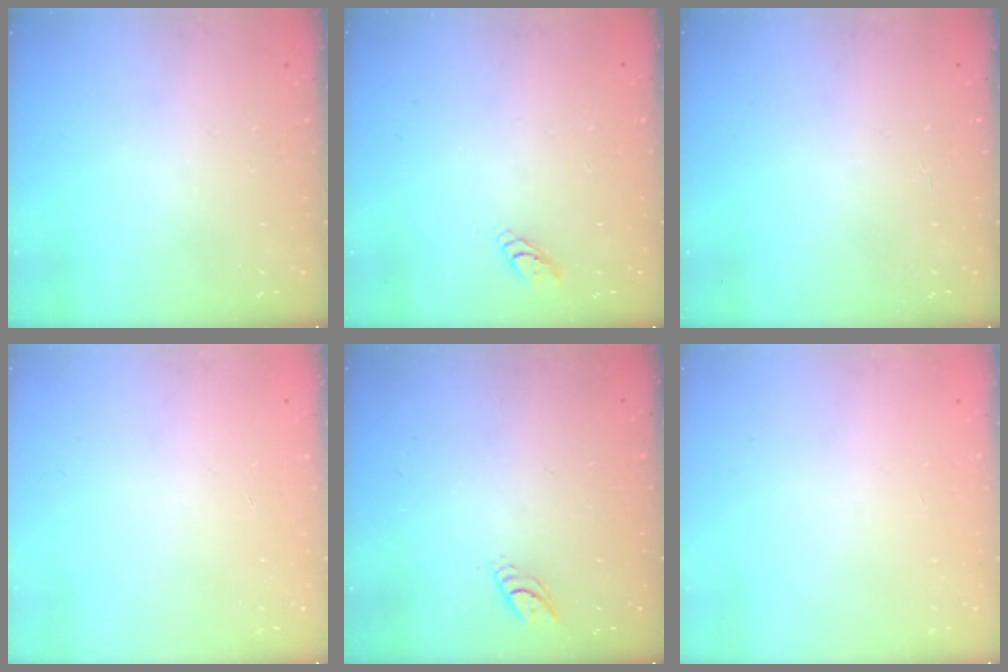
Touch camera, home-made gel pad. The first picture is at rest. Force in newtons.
{"total": 3.1, "press": 3.1, "slide": 0.3}
{"total": 2.5, "press": 2.5, "slide": 0.3}
{"total": 0.0}
{"total": 3.9, "press": 3.9, "slide": 0.5}
{"total": 0.0}